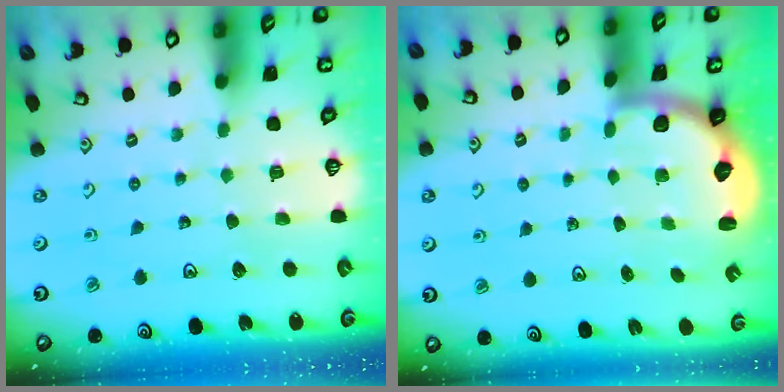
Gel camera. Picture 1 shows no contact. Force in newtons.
{"total": 2.4, "press": 2.1, "slide": 1.2}